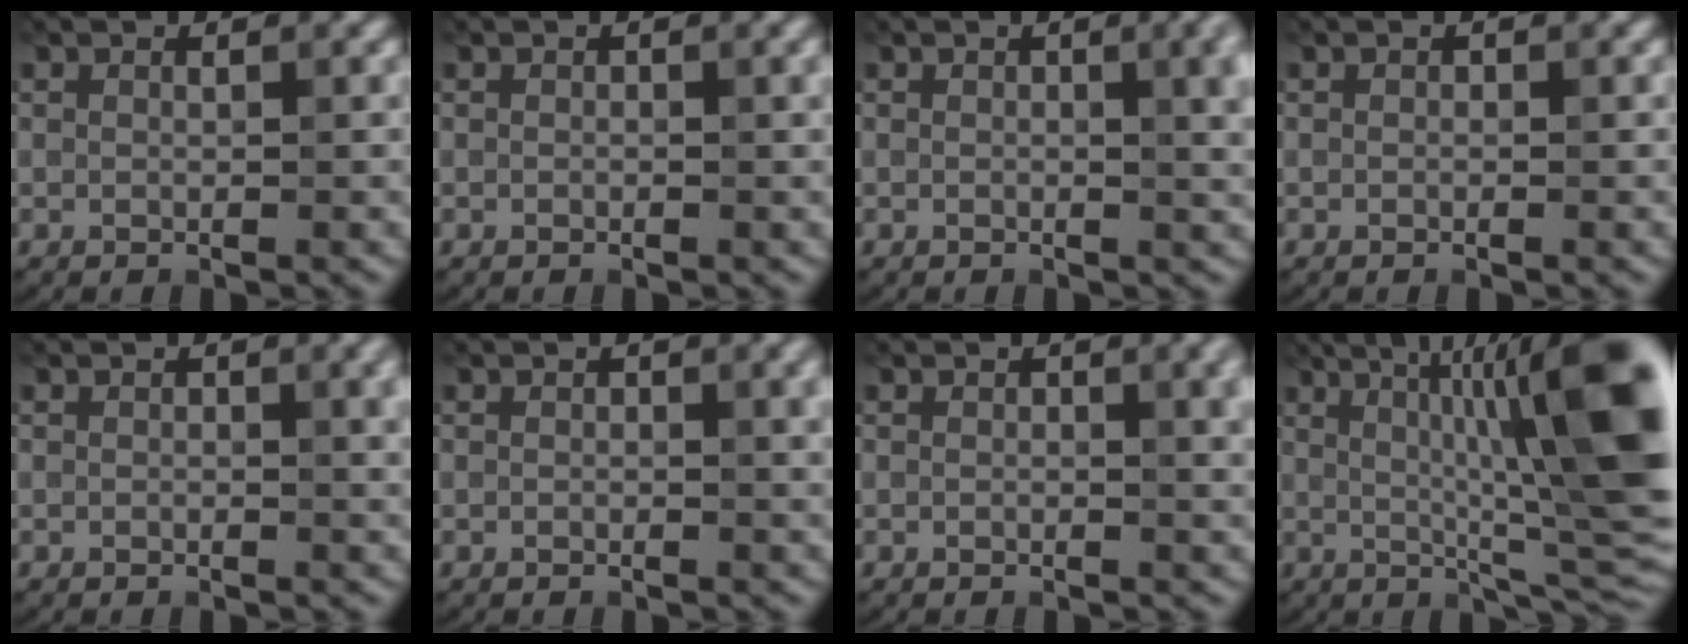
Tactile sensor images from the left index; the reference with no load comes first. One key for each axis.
{"total": 1.1, "fx": 0.4, "fy": 0.4, "fz": 1.0, "tx": -0.010, "ty": 0.002, "tz": 0.004}
{"total": 6.5, "fx": 2.0, "fy": 3.0, "fz": 5.4, "tx": -0.025, "ty": 0.029, "tz": 0.022}
{"total": 0.0}
{"total": 2.9, "fx": 1.1, "fy": 1.1, "fz": 2.5, "tx": -0.018, "ty": 0.009, "tz": 0.021}
{"total": 2.6, "fx": 0.9, "fy": 1.0, "fz": 2.2, "tx": -0.016, "ty": 0.007, "tz": 0.018}
{"total": 4.1, "fx": 1.5, "fy": 1.7, "fz": 3.5, "tx": -0.024, "ty": 0.017, "tz": 0.021}
{"total": 13.5, "fx": 2.3, "fy": 2.4, "fz": 13.1, "tx": -0.172, "ty": 0.016, "tz": 0.045}